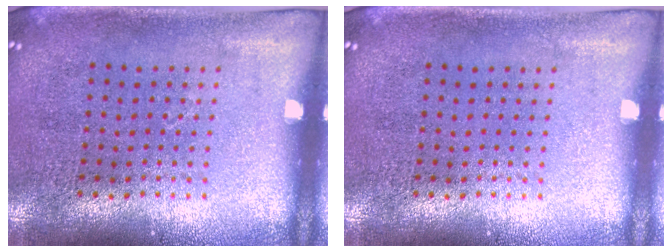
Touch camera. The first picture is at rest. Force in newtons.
{"total": 0.0}